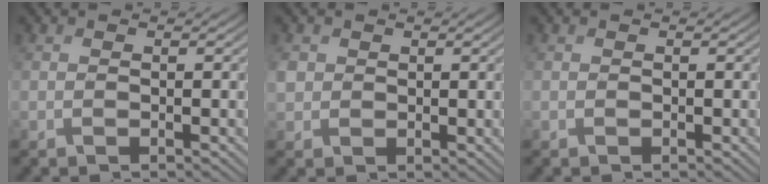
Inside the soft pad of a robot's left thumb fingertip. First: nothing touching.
{"total": 2.2, "force": [0.7, 2.0, 0.7], "torque": [-0.026, 0.000, 0.013]}
{"total": 0.0}